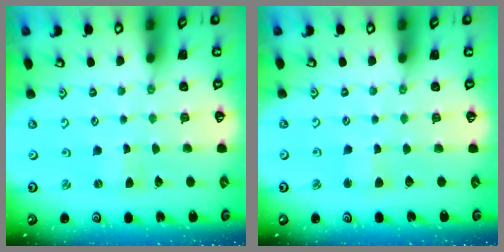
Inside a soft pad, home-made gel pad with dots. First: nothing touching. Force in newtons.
{"total": 2.5, "press": 2.4, "slide": 0.3}